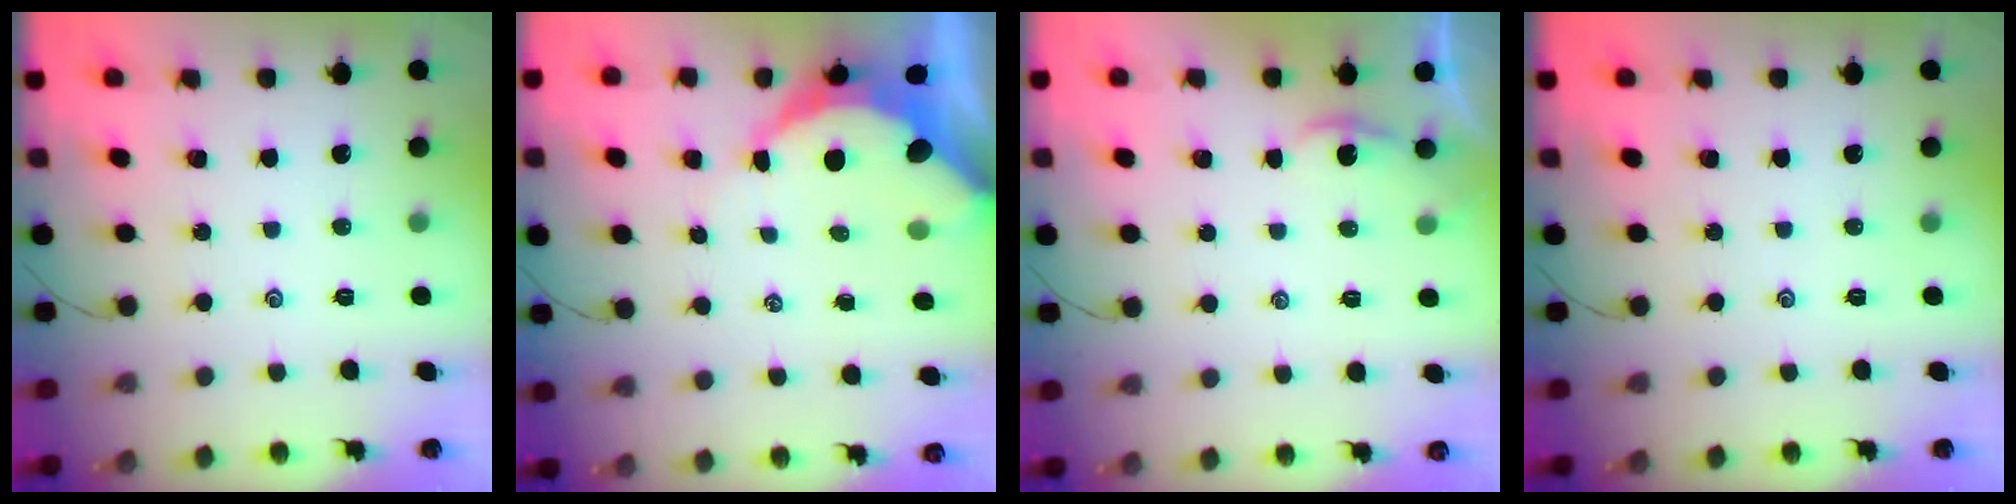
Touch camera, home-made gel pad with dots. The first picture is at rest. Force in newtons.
{"total": 8.4, "press": 8.4, "slide": 0.9}
{"total": 1.2, "press": 1.2, "slide": 0.1}
{"total": 0.0}